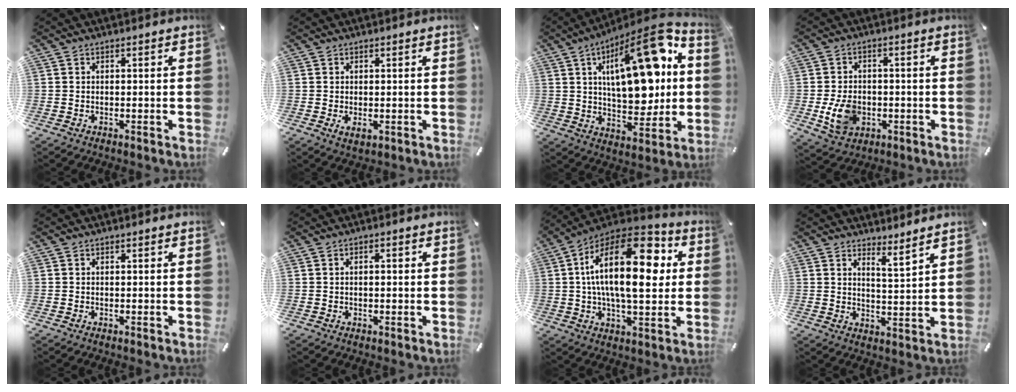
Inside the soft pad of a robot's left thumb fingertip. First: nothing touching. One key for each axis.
{"total": 1.5, "fx": 0.1, "fy": 0.6, "fz": 1.4, "tx": -0.017, "ty": -0.003, "tz": 0.002}
{"total": 24.0, "fx": 7.5, "fy": 11.3, "fz": 19.8, "tx": -0.296, "ty": -0.039, "tz": 0.117}
{"total": 8.1, "fx": -1.4, "fy": 6.4, "fz": 4.8, "tx": -0.097, "ty": 0.002, "tz": -0.024}
{"total": 0.0}
{"total": 1.2, "fx": 0.0, "fy": 0.6, "fz": 1.1, "tx": -0.021, "ty": 0.004, "tz": -0.001}
{"total": 26.3, "fx": 5.7, "fy": 12.5, "fz": 22.4, "tx": -0.399, "ty": -0.022, "tz": 0.081}
{"total": 4.8, "fx": 4.4, "fy": -0.8, "fz": 1.5, "tx": -0.025, "ty": -0.043, "tz": 0.073}